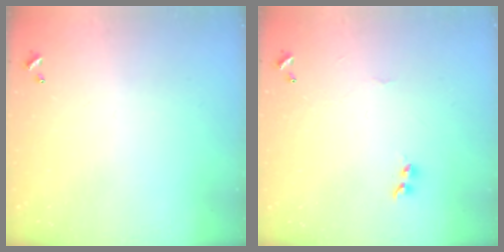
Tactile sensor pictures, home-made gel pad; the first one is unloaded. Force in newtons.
{"total": 2.0, "press": 1.9, "slide": 0.6}